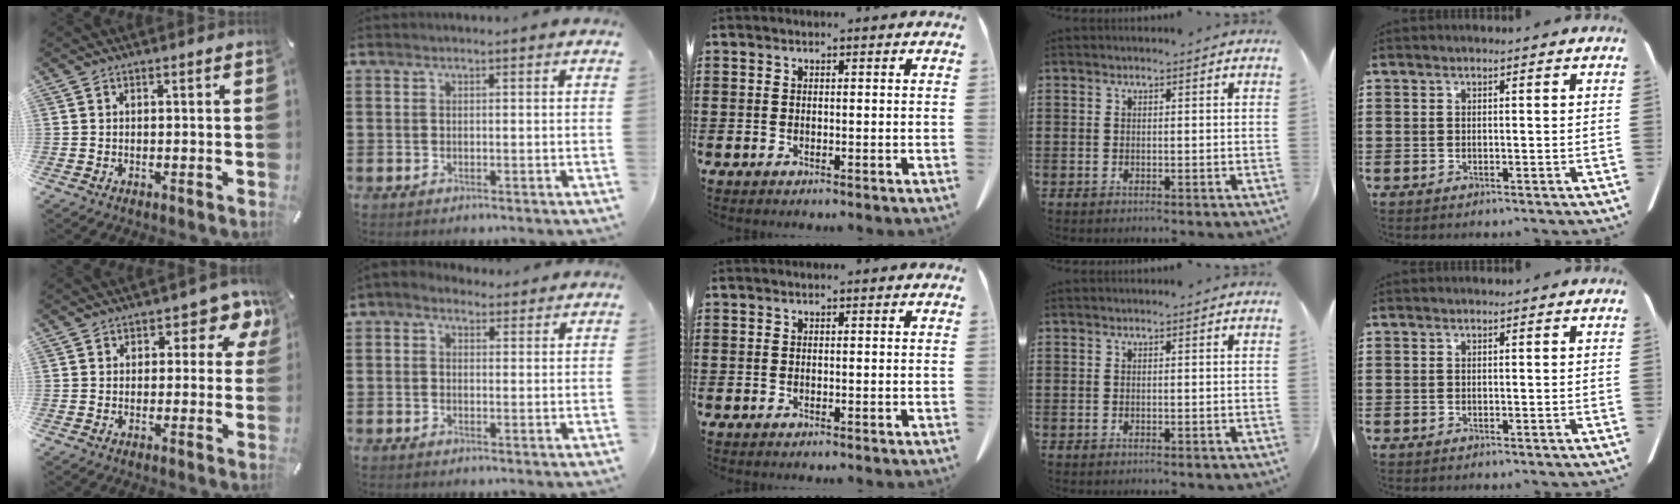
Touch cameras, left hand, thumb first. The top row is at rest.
{"thumb": {"total": 6.7, "force": [2.7, 4.4, 4.3], "torque": [-0.043, -0.013, 0.040]}, "index": {"total": 1.4, "force": [0.5, 1.1, 0.7], "torque": [-0.019, 0.007, 0.009]}}